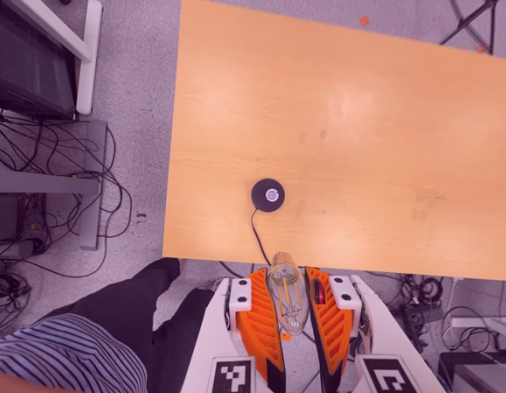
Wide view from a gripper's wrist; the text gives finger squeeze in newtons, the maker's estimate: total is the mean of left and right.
{"total": 22.2, "left": 25.8, "right": 18.7}